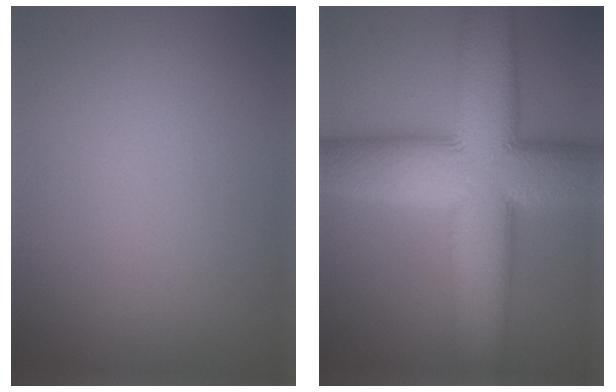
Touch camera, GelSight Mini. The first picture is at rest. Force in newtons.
{"total": 14.8, "press": 14.8, "slide": 0.7}